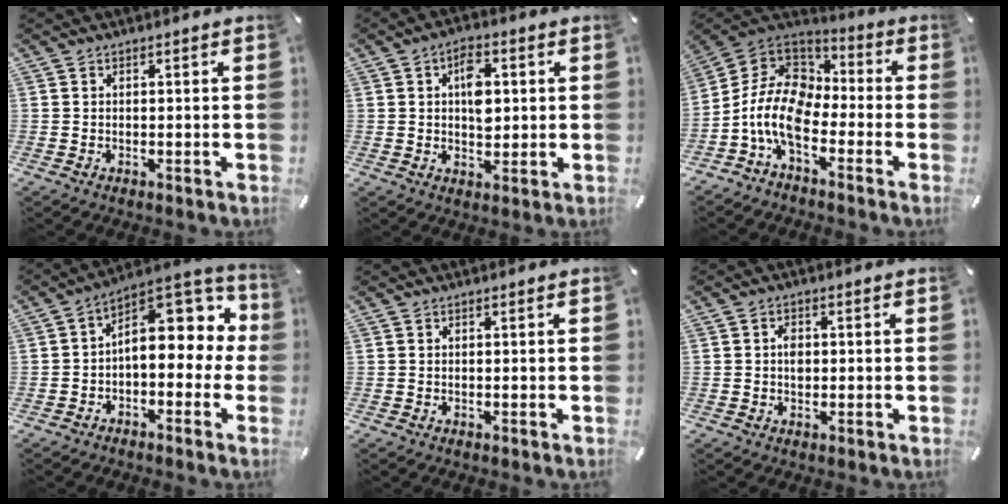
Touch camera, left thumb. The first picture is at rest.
{"total": 7.3, "force": [1.2, 4.6, 5.5], "torque": [-0.072, -0.003, 0.015]}
{"total": 14.0, "force": [-7.4, 7.9, 8.9], "torque": [-0.206, 0.024, -0.144]}
{"total": 13.0, "force": [3.7, 8.0, 9.5], "torque": [-0.118, -0.030, 0.063]}
{"total": 0.0}
{"total": 2.6, "force": [0.1, 1.9, 1.7], "torque": [-0.019, 0.000, -0.004]}